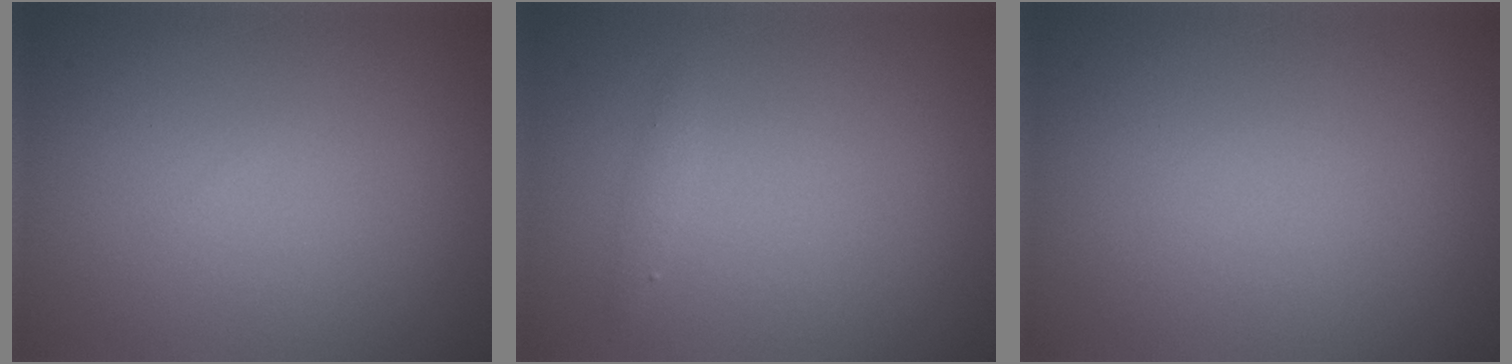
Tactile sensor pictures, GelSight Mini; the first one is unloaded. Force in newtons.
{"total": 0.6, "press": 0.6, "slide": 0.0}
{"total": 0.0}